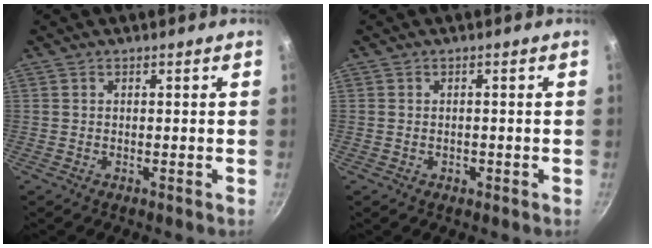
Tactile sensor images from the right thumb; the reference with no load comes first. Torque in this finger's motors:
{"motor_torque": [-0.48, 0.28, -0.42, 0.34, -0.03]}